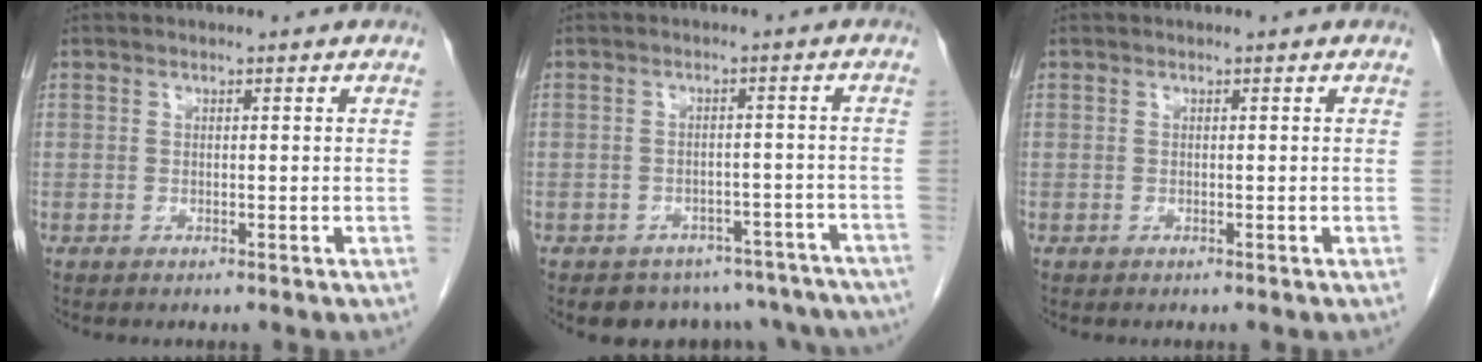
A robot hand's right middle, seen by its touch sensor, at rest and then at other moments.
{"total": 13.7, "force": [-11.5, 7.0, 2.6], "torque": [-0.025, 0.026, -0.117]}
{"total": 0.0}